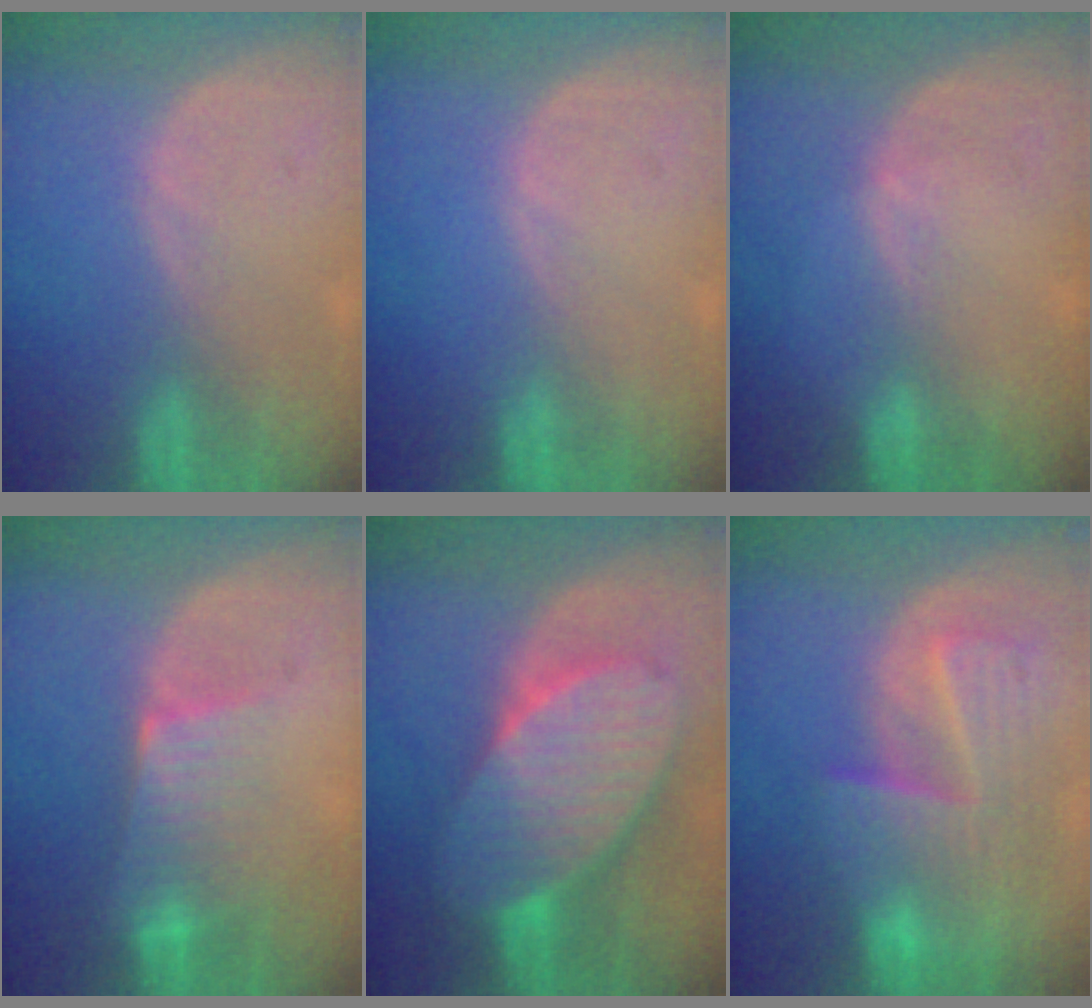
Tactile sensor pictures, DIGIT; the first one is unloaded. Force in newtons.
{"total": 0.0}
{"total": 1.2, "press": 0.7, "slide": 0.9}
{"total": 6.5, "press": 5.6, "slide": 3.3}
{"total": 10.7, "press": 10.7, "slide": 0.6}
{"total": 9.9, "press": 8.5, "slide": 5.0}